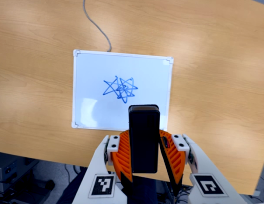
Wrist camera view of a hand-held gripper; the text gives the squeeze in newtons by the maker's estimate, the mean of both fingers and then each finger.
{"total": 5.1, "left": 4.9, "right": 5.2}